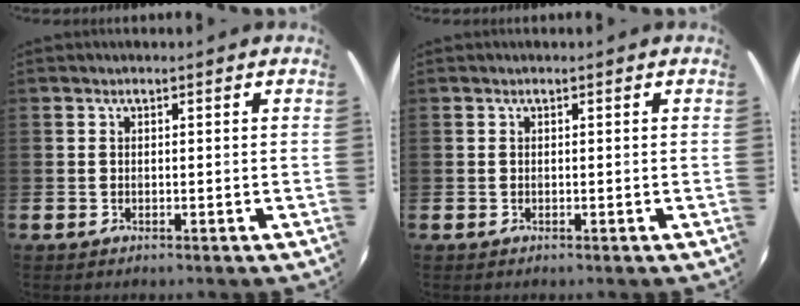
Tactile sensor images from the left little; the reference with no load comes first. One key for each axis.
{"total": 0.0}